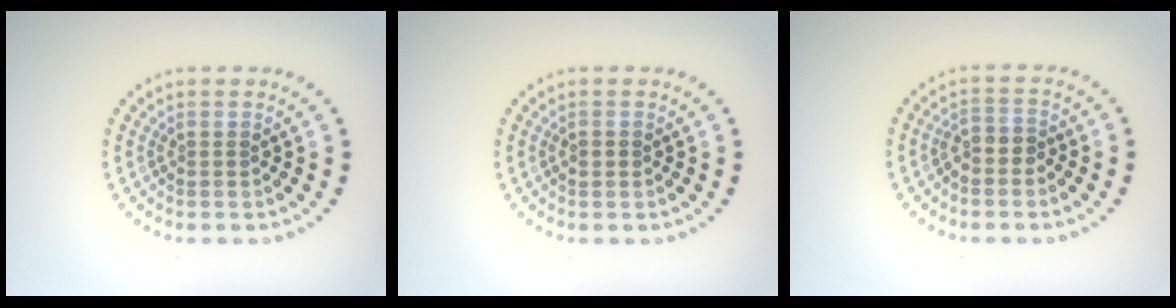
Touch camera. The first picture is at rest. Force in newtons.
{"total": 1.0, "press": 1.0, "slide": 0.0}
{"total": 1.8, "press": 1.6, "slide": 0.9}